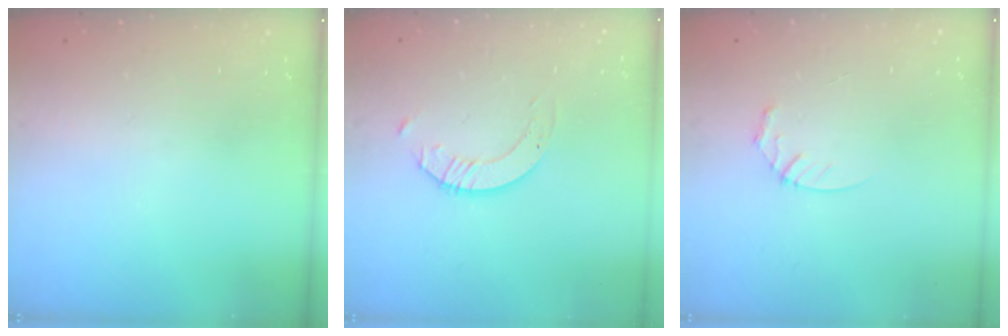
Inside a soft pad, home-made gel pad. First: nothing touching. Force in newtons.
{"total": 2.1, "press": 2.1, "slide": 0.2}
{"total": 3.5, "press": 3.5, "slide": 0.3}